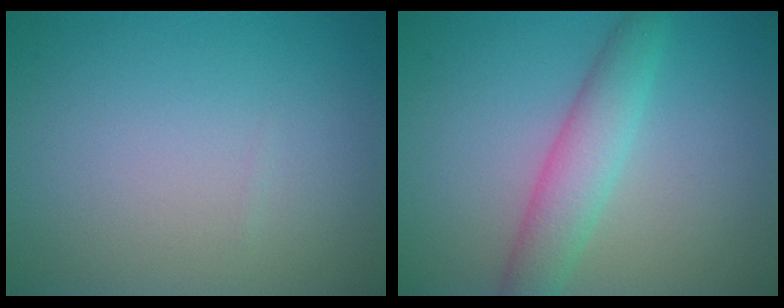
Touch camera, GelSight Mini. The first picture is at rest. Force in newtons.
{"total": 3.9, "press": 3.9, "slide": 0.0}